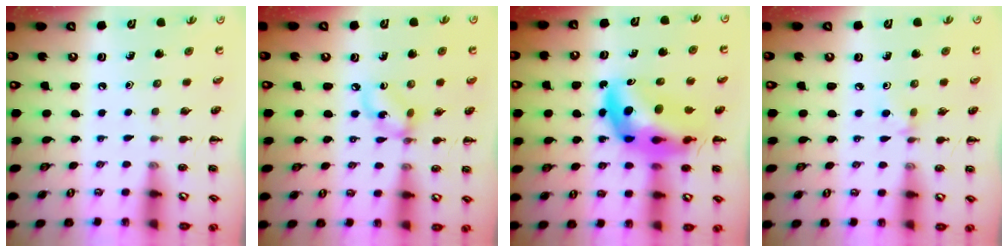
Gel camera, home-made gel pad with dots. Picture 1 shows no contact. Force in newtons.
{"total": 6.5, "press": 6.3, "slide": 1.5}
{"total": 15.9, "press": 15.3, "slide": 4.5}
{"total": 2.8, "press": 2.6, "slide": 1.0}